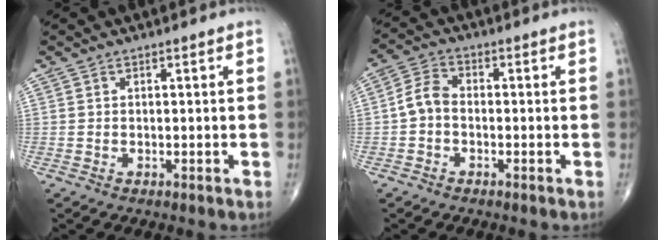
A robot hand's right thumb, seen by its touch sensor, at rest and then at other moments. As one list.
[{"total": 4.6, "force": [-0.9, 3.2, 3.2], "torque": [-0.058, 0.017, -0.030]}]